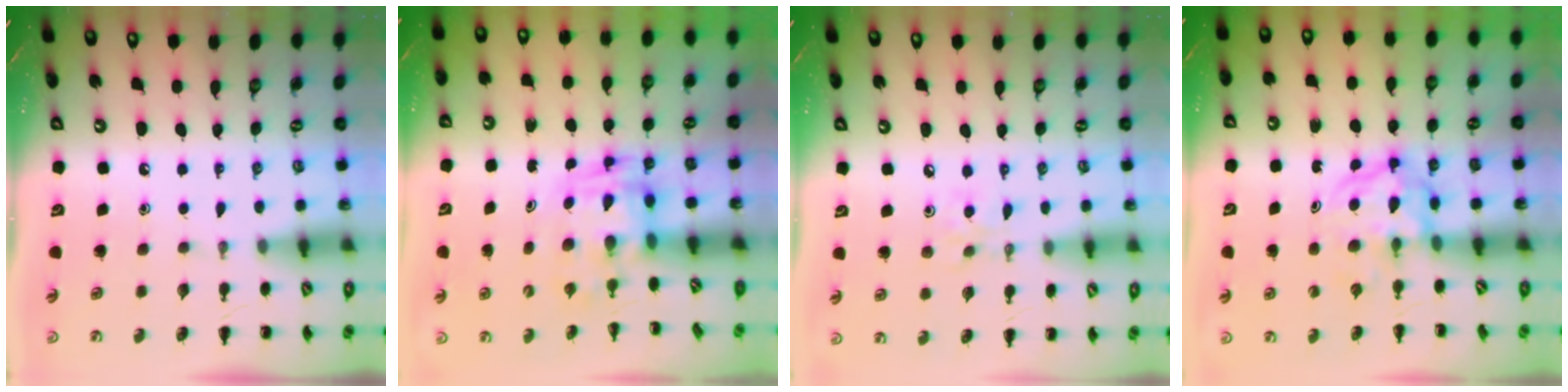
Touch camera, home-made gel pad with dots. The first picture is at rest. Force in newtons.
{"total": 3.6, "press": 3.5, "slide": 0.6}
{"total": 4.0, "press": 3.8, "slide": 1.4}
{"total": 3.8, "press": 3.7, "slide": 0.5}